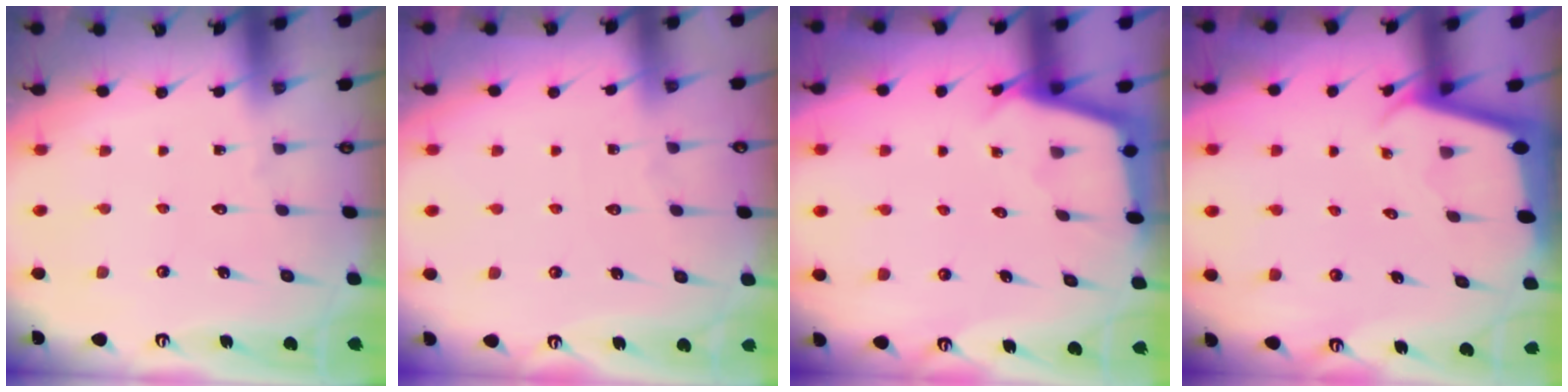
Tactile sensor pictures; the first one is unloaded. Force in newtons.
{"total": 2.3, "press": 2.3, "slide": 0.2}
{"total": 2.9, "press": 2.9, "slide": 0.3}
{"total": 1.9, "press": 1.9, "slide": 0.1}